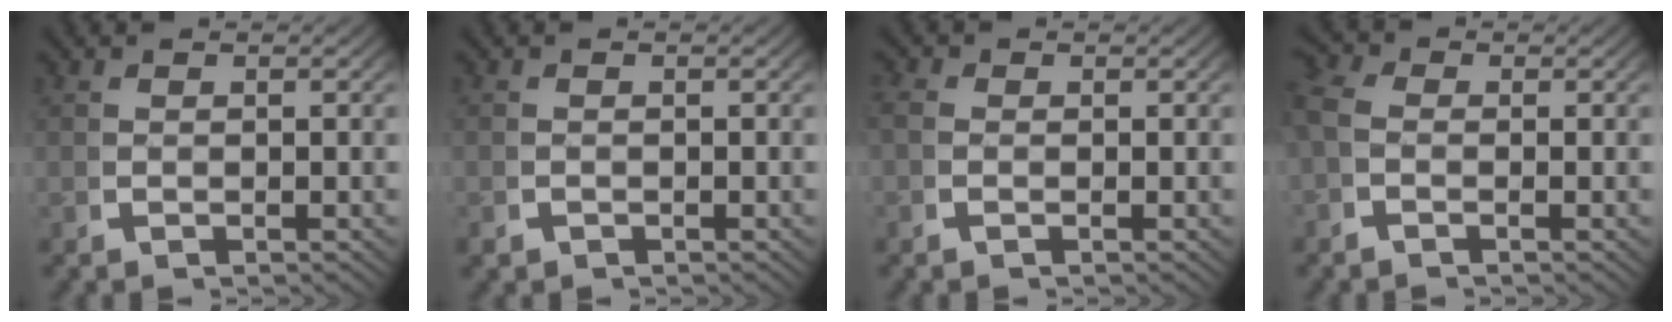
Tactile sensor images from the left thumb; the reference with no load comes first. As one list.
[{"total": 1.0, "force": [-0.8, 0.6, 0.1], "torque": [-0.001, -0.012, -0.013]}, {"total": 1.0, "force": [-0.3, 0.9, 0.5], "torque": [-0.017, -0.005, -0.007]}, {"total": 2.9, "force": [-0.3, 2.4, 1.5], "torque": [-0.037, 0.002, -0.018]}]